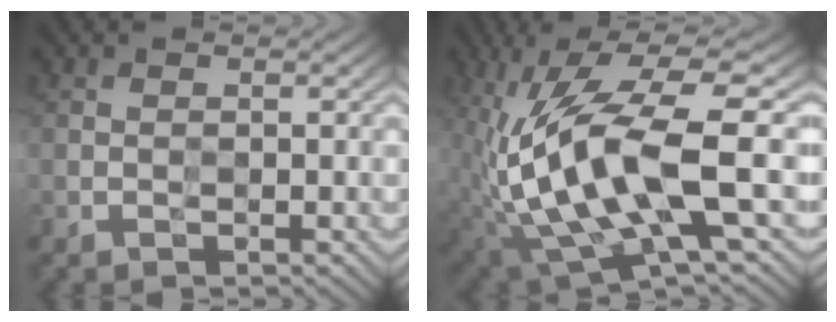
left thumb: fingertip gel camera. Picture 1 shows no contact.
{"total": 15.8, "force": [-2.1, 5.2, 14.8], "torque": [-0.293, -0.001, -0.031]}